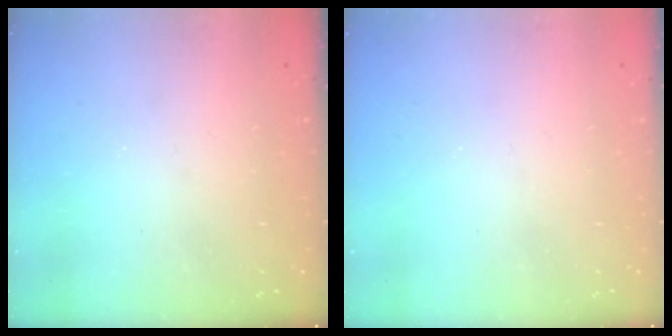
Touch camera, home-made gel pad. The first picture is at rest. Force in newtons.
{"total": 0.0}